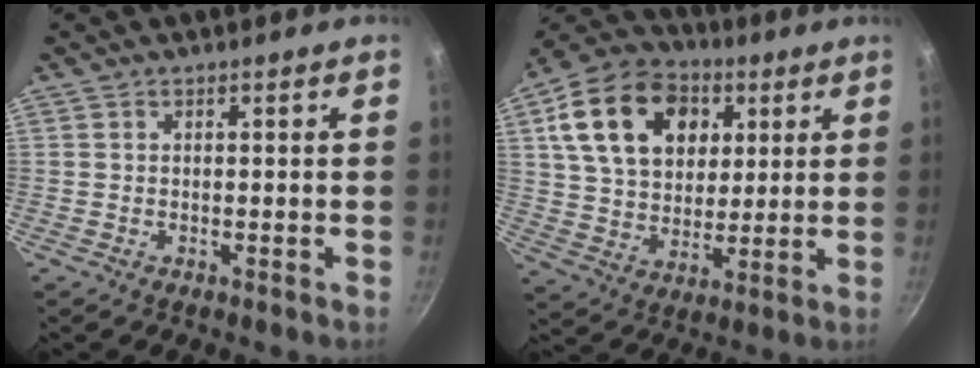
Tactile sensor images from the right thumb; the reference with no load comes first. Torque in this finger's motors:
{"motor_torque": [-0.14, 3.57, 1.25, 0.52, 0.16]}